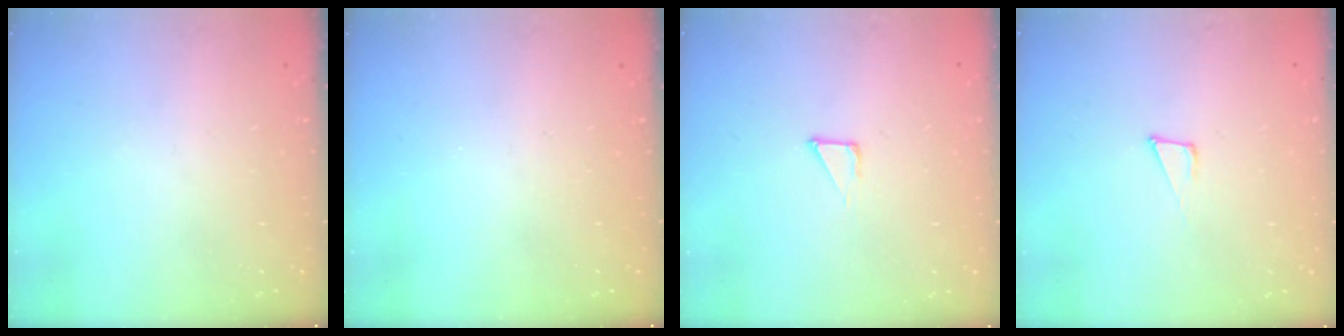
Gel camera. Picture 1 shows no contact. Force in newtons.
{"total": 0.0}
{"total": 2.3, "press": 2.3, "slide": 0.1}
{"total": 6.3, "press": 6.1, "slide": 1.2}